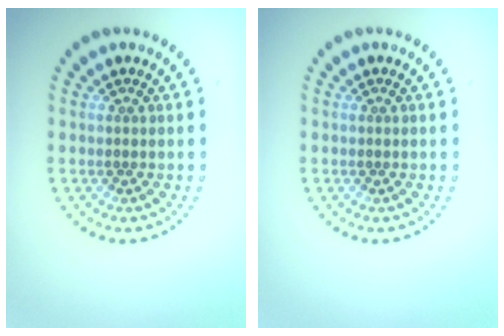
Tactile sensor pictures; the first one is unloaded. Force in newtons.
{"total": 0.0}